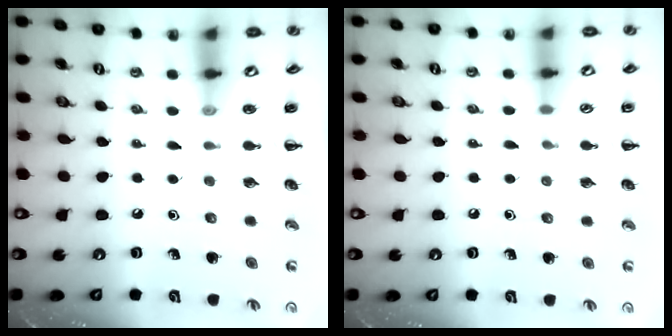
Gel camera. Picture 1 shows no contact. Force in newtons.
{"total": 3.4, "press": 3.2, "slide": 1.3}